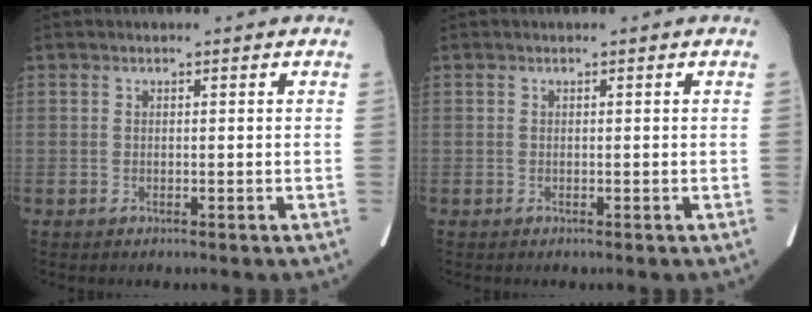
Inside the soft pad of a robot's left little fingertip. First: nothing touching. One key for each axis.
{"total": 0.0}